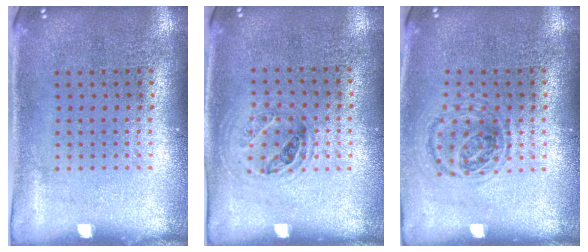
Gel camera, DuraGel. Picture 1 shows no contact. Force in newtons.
{"total": 0.9, "press": 0.8, "slide": 0.4}
{"total": 1.0, "press": 1.0, "slide": 0.2}